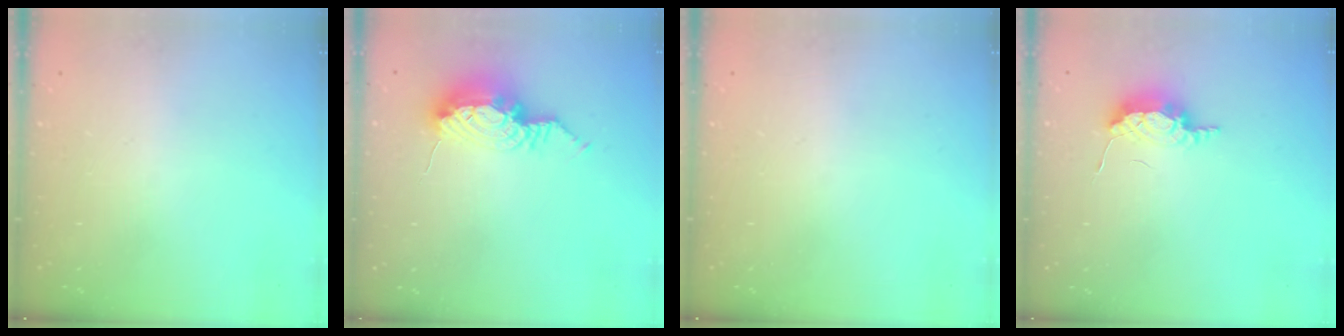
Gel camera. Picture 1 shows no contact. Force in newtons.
{"total": 10.8, "press": 10.4, "slide": 2.8}
{"total": 0.0}
{"total": 14.2, "press": 8.7, "slide": 11.2}